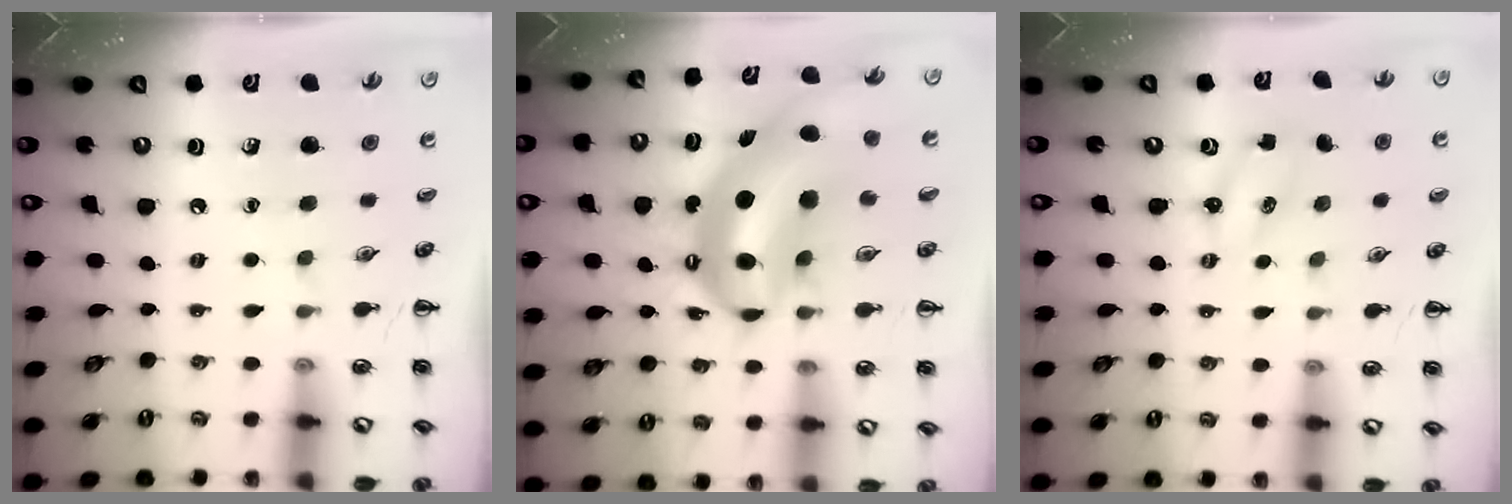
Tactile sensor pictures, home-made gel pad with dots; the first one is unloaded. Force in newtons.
{"total": 9.9, "press": 9.6, "slide": 2.3}
{"total": 2.4, "press": 2.4, "slide": 0.6}